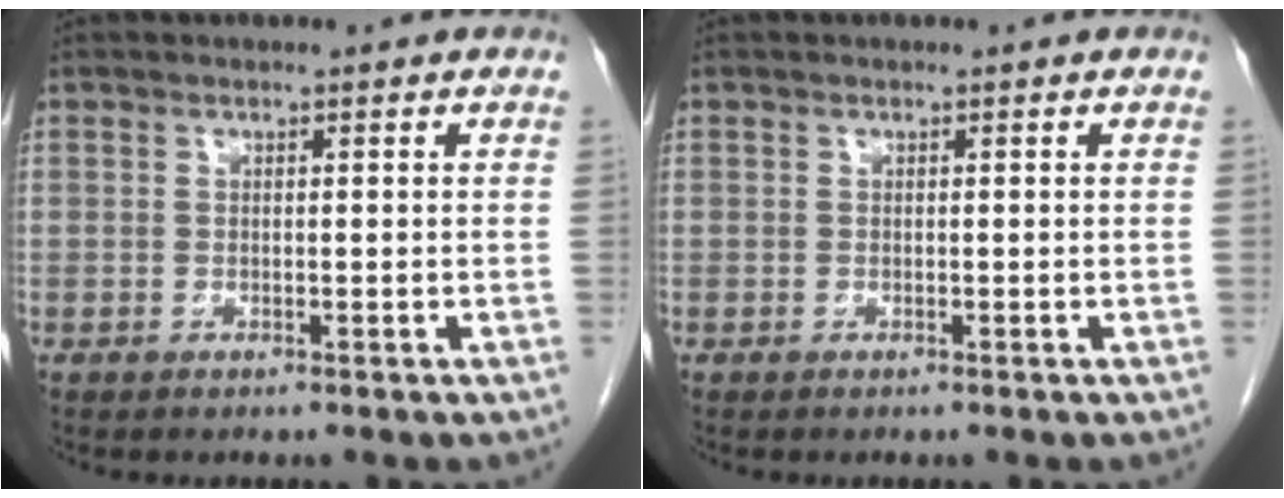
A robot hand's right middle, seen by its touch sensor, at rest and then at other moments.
{"total": 0.0}